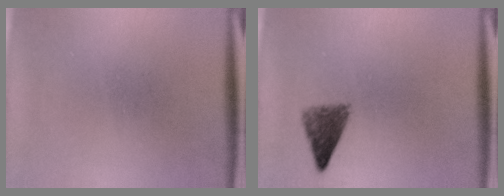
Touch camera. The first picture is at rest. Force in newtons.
{"total": 3.4}